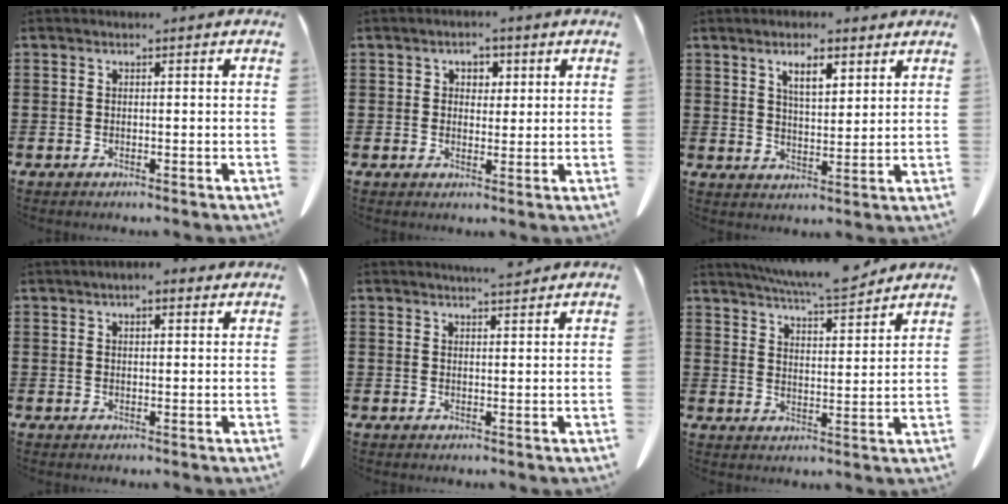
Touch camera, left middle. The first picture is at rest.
{"total": 2.4, "force": [0.9, 1.9, 1.0], "torque": [-0.020, 0.007, 0.011]}
{"total": 5.6, "force": [3.9, 1.8, 3.6], "torque": [-0.064, -0.008, 0.066]}
{"total": 1.9, "force": [1.3, 0.7, 1.3], "torque": [-0.019, 0.002, 0.020]}
{"total": 2.8, "force": [2.6, 0.1, 1.0], "torque": [-0.025, -0.003, 0.049]}
{"total": 7.3, "force": [6.9, 0.2, 2.5], "torque": [-0.063, -0.034, 0.123]}